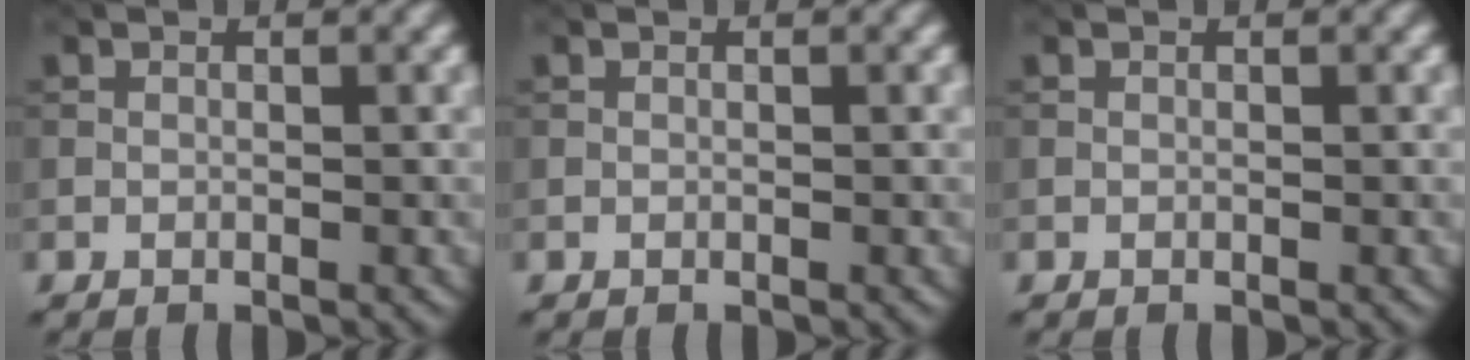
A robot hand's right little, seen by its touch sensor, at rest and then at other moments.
{"total": 0.0}
{"total": 0.0}